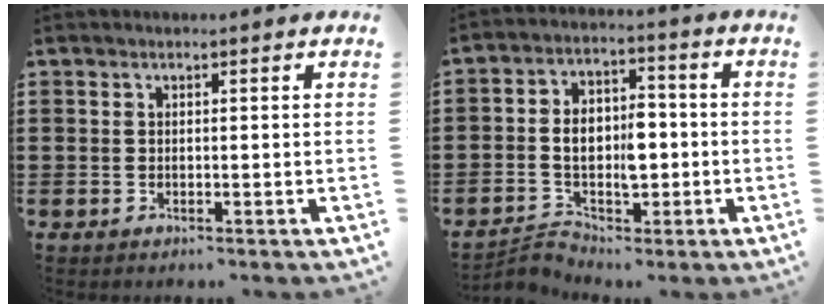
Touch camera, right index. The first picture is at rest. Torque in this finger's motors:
{"motor_torque": [1.75, 0.38, 0.29, 0.09]}